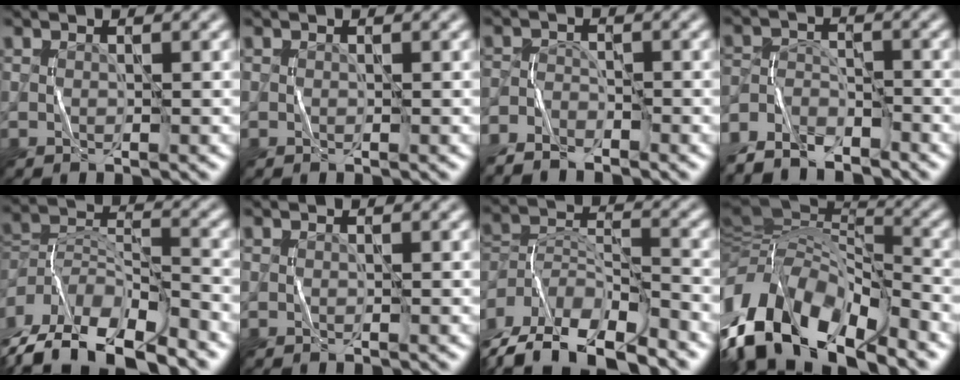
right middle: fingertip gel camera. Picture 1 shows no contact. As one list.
[{"total": 0.0}, {"total": 2.8, "force": [-2.7, 0.6, 0.5], "torque": [-0.015, -0.002, -0.062]}, {"total": 5.1, "force": [-4.7, 1.5, 1.2], "torque": [-0.022, -0.006, -0.100]}, {"total": 11.3, "force": [-8.3, 4.4, 6.2], "torque": [-0.126, 0.008, -0.135]}, {"total": 0.0}, {"total": 12.1, "force": [-9.8, 4.5, 5.5], "torque": [-0.102, 0.003, -0.152]}, {"total": 15.3, "force": [-8.1, 6.9, 10.9], "torque": [-0.229, 0.007, -0.150]}]